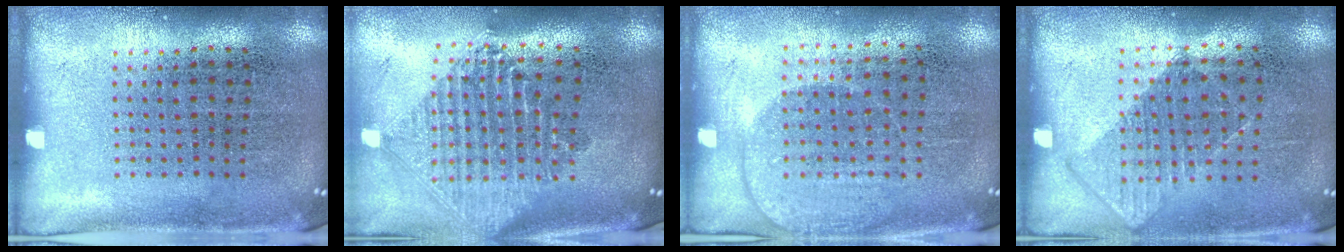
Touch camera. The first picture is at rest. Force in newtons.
{"total": 2.2, "press": 1.7, "slide": 1.4}
{"total": 1.4, "press": 1.2, "slide": 0.7}
{"total": 0.8, "press": 0.7, "slide": 0.4}